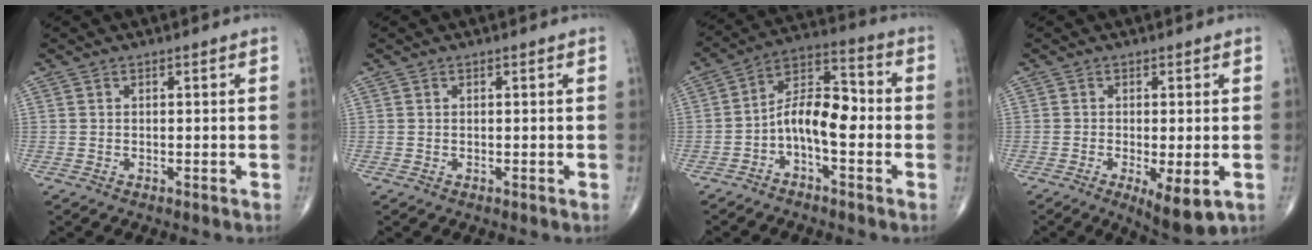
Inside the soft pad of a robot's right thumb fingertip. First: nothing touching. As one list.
[{"total": 0.0}, {"total": 10.7, "force": [-2.4, 5.1, 9.1], "torque": [-0.142, 0.048, -0.050]}, {"total": 7.2, "force": [-2.3, 2.2, 6.4], "torque": [-0.100, -0.020, -0.030]}]